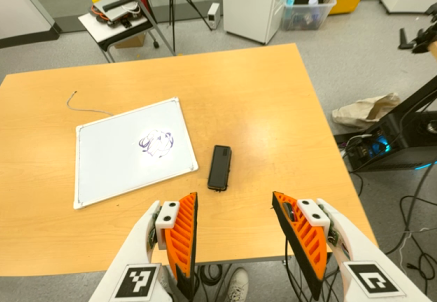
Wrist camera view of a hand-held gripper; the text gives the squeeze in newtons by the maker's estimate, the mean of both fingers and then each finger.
{"total": 0.0}